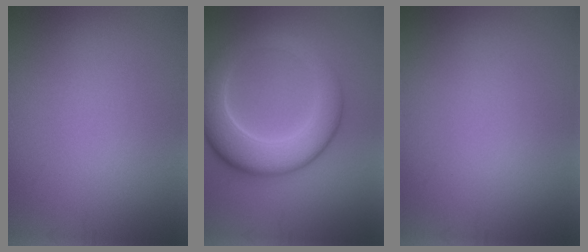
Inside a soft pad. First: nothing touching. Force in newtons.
{"total": 8.0, "press": 8.0, "slide": 0.1}
{"total": 0.0}